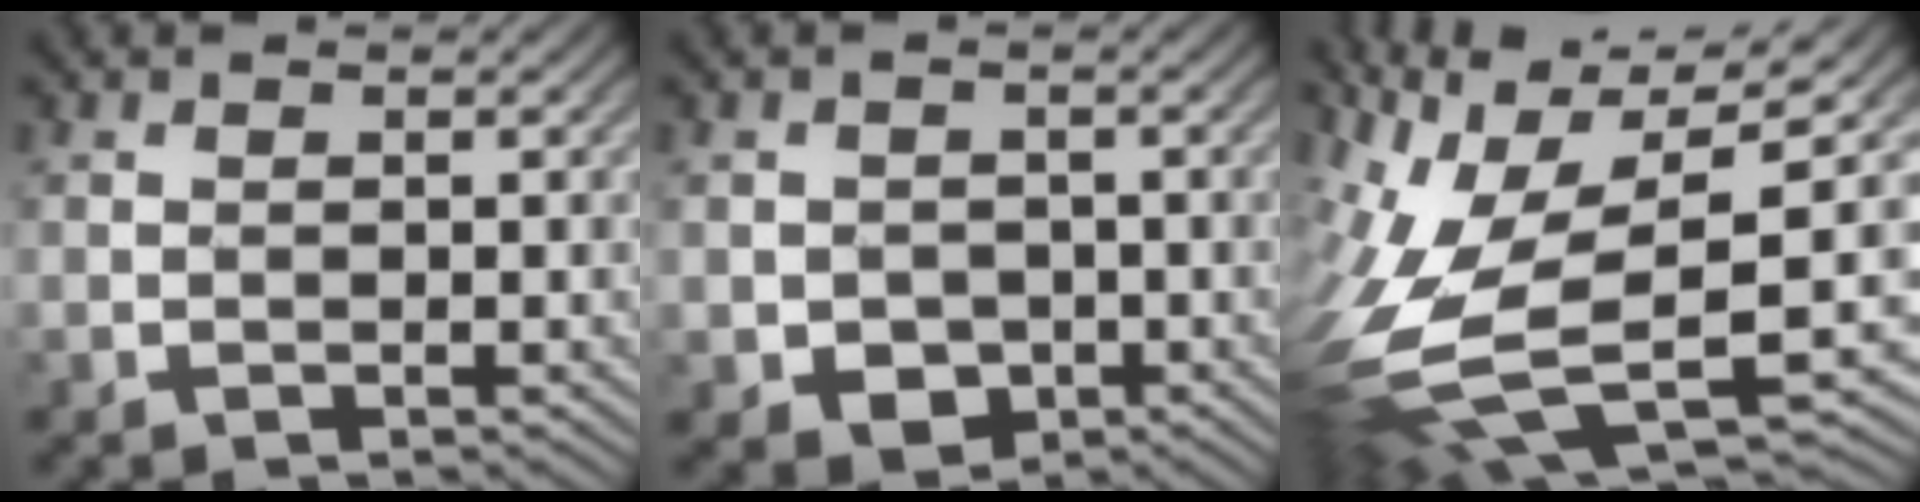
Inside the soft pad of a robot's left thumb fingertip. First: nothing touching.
{"total": 3.2, "force": [-1.8, 2.5, 0.8], "torque": [-0.042, -0.006, -0.039]}
{"total": 14.3, "force": [-1.3, 6.2, 12.9], "torque": [-0.302, -0.018, -0.015]}